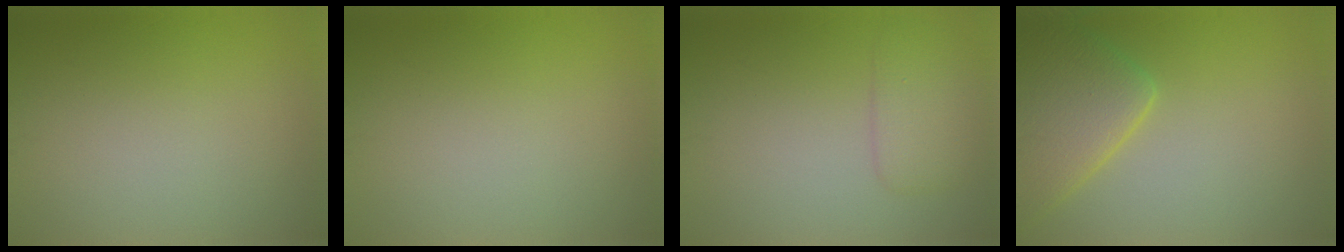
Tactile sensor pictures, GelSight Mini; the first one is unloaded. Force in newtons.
{"total": 0.0}
{"total": 2.6, "press": 2.6, "slide": 0.0}
{"total": 6.0, "press": 6.0, "slide": 0.3}